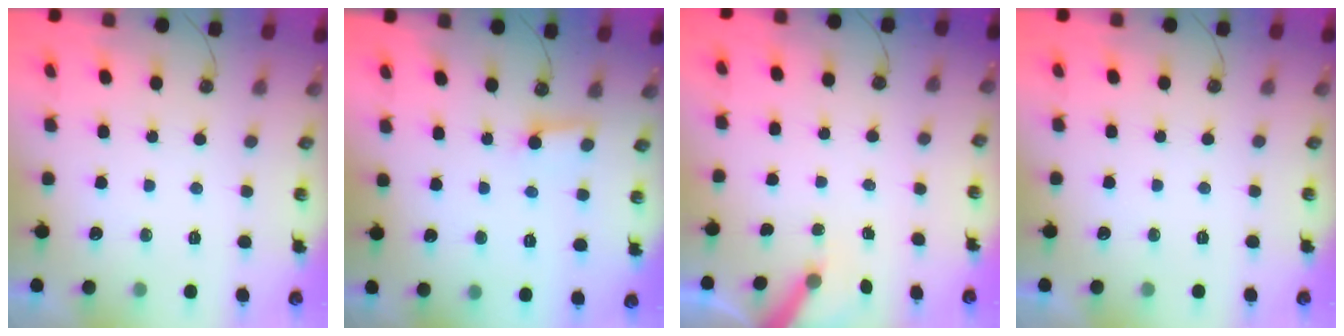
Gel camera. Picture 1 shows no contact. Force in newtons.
{"total": 2.9, "press": 2.9, "slide": 0.2}
{"total": 5.0, "press": 4.9, "slide": 0.4}
{"total": 0.0}